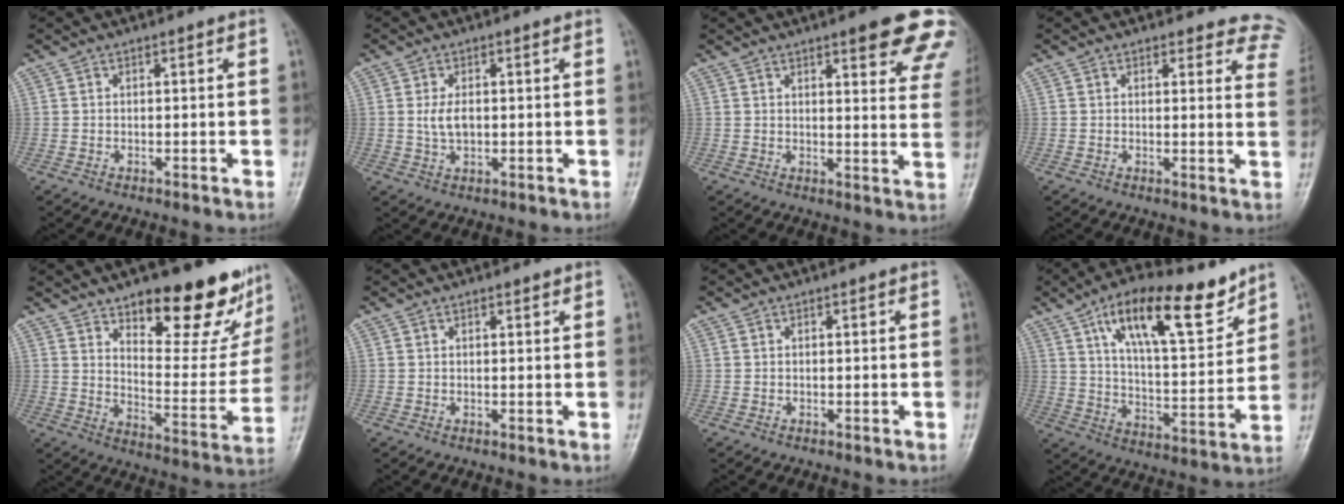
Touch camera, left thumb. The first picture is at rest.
{"total": 3.6, "force": [0.3, 2.0, 3.0], "torque": [-0.060, -0.002, 0.008]}
{"total": 14.7, "force": [9.2, 3.8, 10.8], "torque": [-0.100, -0.037, 0.098]}
{"total": 10.3, "force": [9.6, 3.7, 1.0], "torque": [0.052, -0.056, 0.065]}
{"total": 21.5, "force": [14.5, 8.2, 13.6], "torque": [-0.128, -0.096, 0.209]}
{"total": 0.9, "force": [0.7, 0.3, 0.5], "torque": [-0.008, -0.003, 0.009]}
{"total": 0.0}
{"total": 19.1, "force": [11.3, 7.0, 13.7], "torque": [-0.186, -0.050, 0.193]}